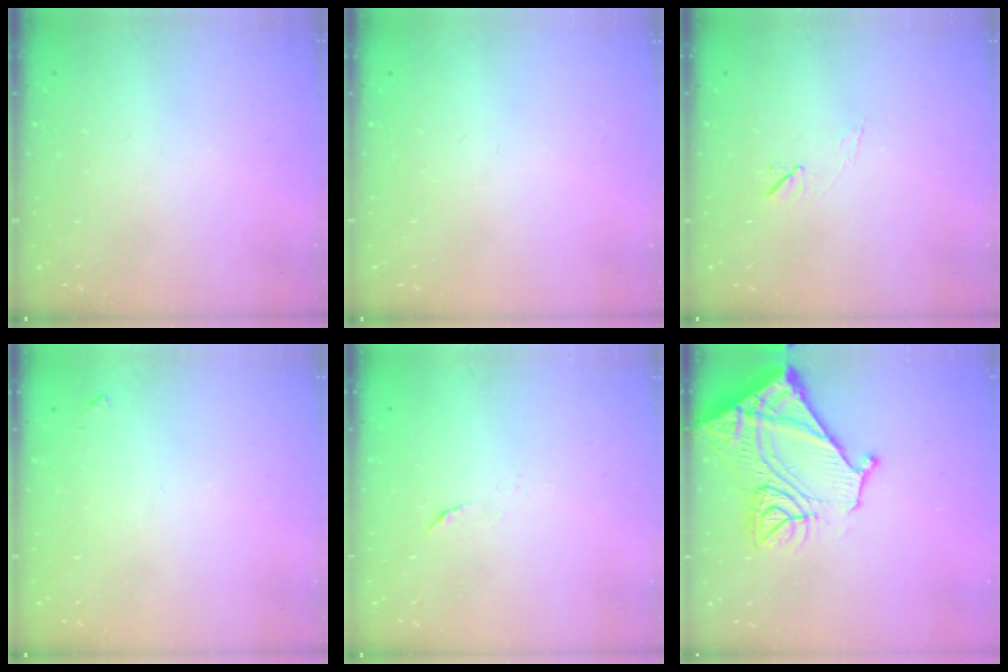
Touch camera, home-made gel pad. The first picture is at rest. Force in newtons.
{"total": 0.0}
{"total": 5.2, "press": 4.7, "slide": 2.1}
{"total": 3.5, "press": 3.5, "slide": 0.2}
{"total": 3.9, "press": 3.9, "slide": 0.4}
{"total": 22.0, "press": 21.8, "slide": 2.5}